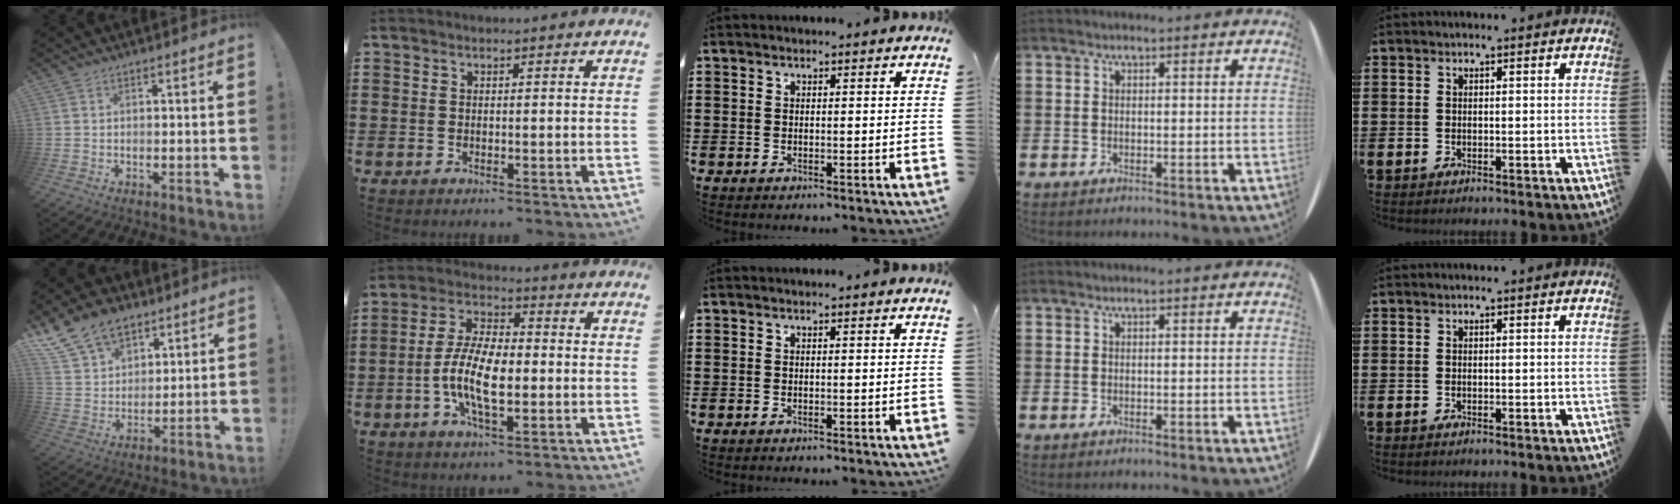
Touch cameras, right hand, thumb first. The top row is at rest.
{"thumb": {"total": 13.4, "force": [9.3, 8.3, 5.0], "torque": [-0.096, -0.055, 0.180]}, "index": {"total": 9.9, "force": [-2.1, 4.4, 8.6], "torque": [-0.195, -0.006, -0.045]}}